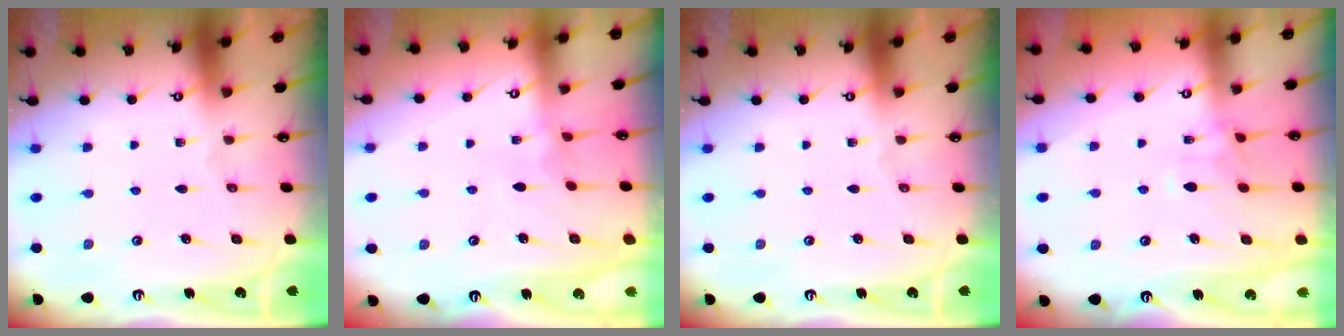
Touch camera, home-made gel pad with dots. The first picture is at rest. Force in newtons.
{"total": 2.9, "press": 2.9, "slide": 0.2}
{"total": 0.0}
{"total": 1.1, "press": 0.3, "slide": 1.1}